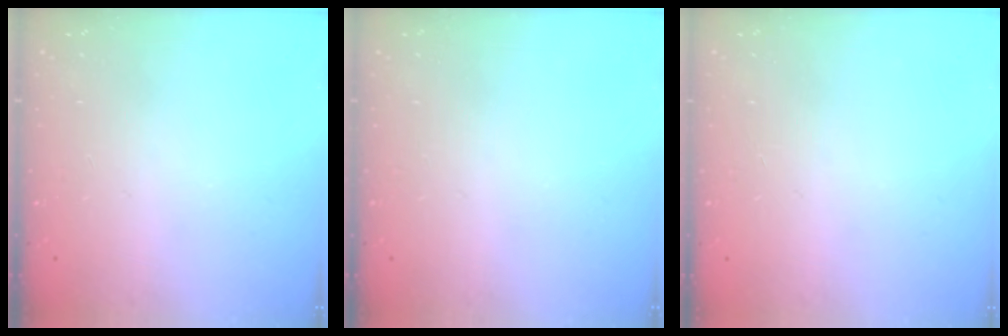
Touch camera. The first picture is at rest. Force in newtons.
{"total": 0.0}
{"total": 0.7, "press": 0.7, "slide": 0.2}